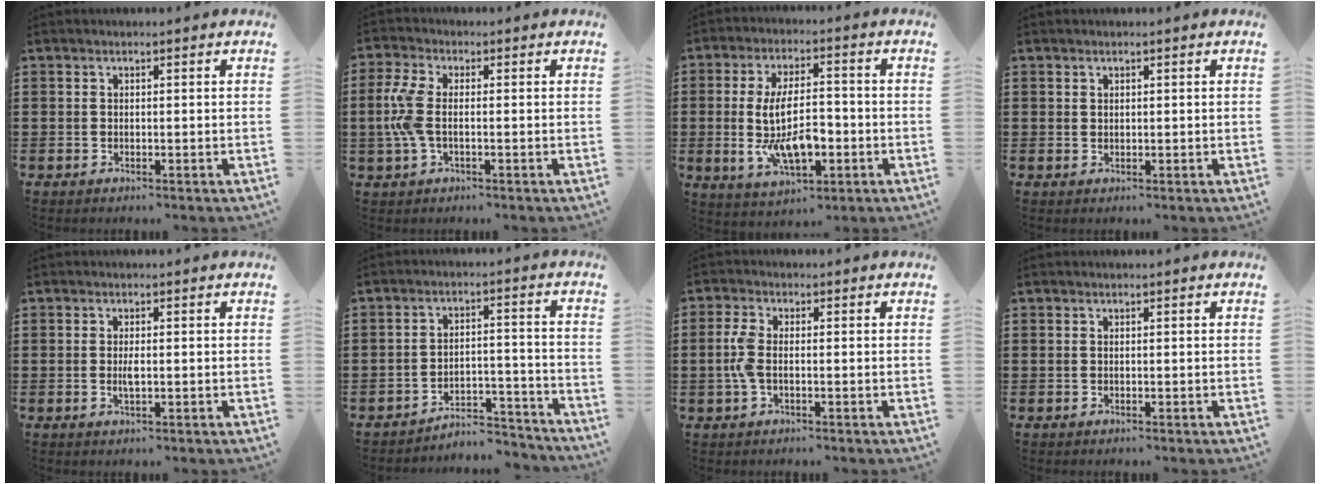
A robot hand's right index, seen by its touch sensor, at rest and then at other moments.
{"total": 5.9, "force": [-0.5, 2.8, 5.2], "torque": [-0.135, -0.007, -0.018]}
{"total": 10.5, "force": [-2.0, 4.6, 9.2], "torque": [-0.189, -0.006, -0.039]}
{"total": 0.7, "force": [0.5, 0.5, 0.2], "torque": [-0.004, 0.002, 0.010]}
{"total": 1.9, "force": [-0.2, 0.5, 1.8], "torque": [-0.041, -0.005, -0.006]}
{"total": 4.8, "force": [-4.6, 1.0, 1.0], "torque": [-0.018, 0.010, -0.094]}
{"total": 3.9, "force": [-0.5, 1.8, 3.5], "torque": [-0.092, -0.006, -0.018]}
{"total": 0.0}